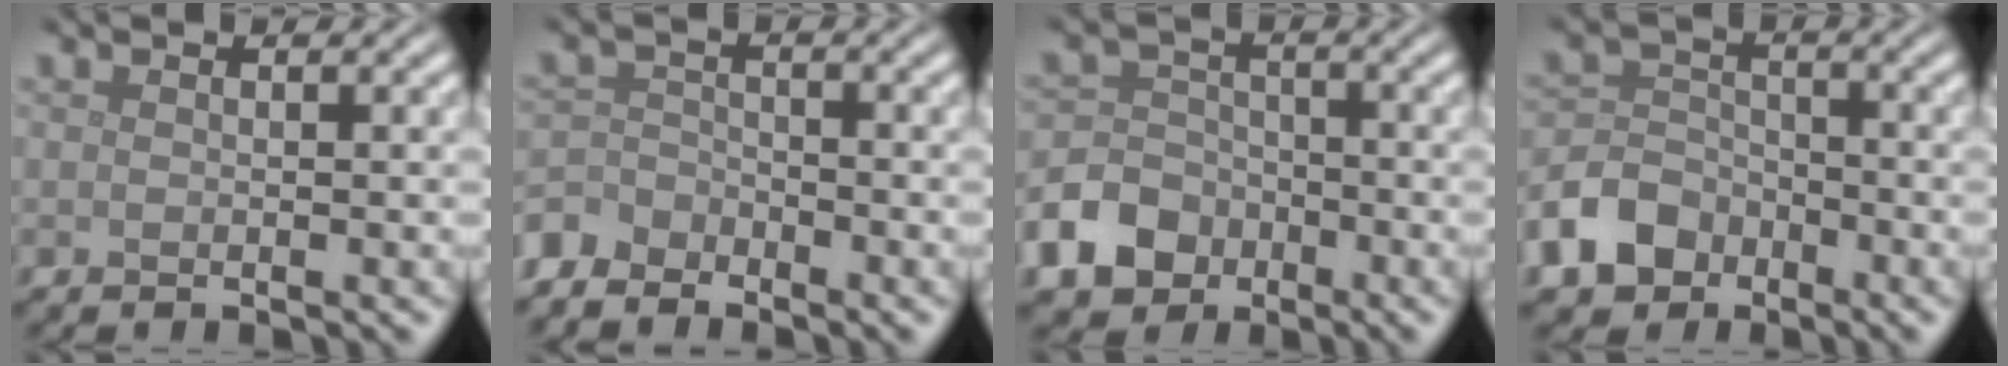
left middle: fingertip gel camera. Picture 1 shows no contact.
{"total": 3.0, "force": [-2.8, 1.2, 0.2], "torque": [0.001, -0.005, -0.065]}
{"total": 6.3, "force": [-3.6, 4.8, 1.9], "torque": [-0.034, -0.008, -0.085]}
{"total": 5.0, "force": [-3.0, 3.6, 1.7], "torque": [-0.033, 0.000, -0.069]}